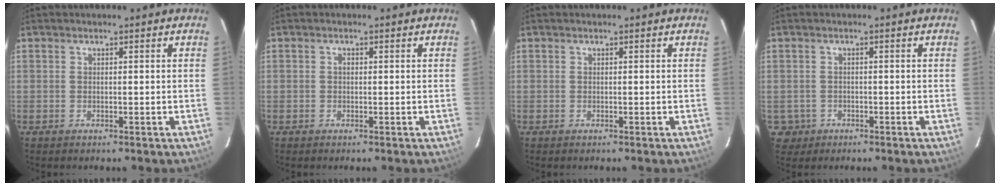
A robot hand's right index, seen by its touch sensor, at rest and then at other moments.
{"total": 0.6, "force": [0.0, 0.5, 0.3], "torque": [-0.004, 0.004, -0.001]}
{"total": 0.0}
{"total": 3.6, "force": [-1.0, 3.4, 0.4], "torque": [-0.014, 0.007, -0.009]}